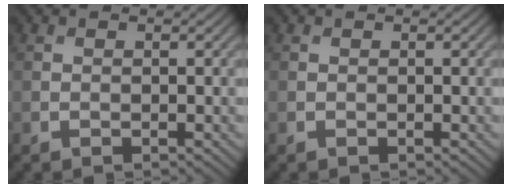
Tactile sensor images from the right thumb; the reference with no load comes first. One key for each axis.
{"total": 0.0}